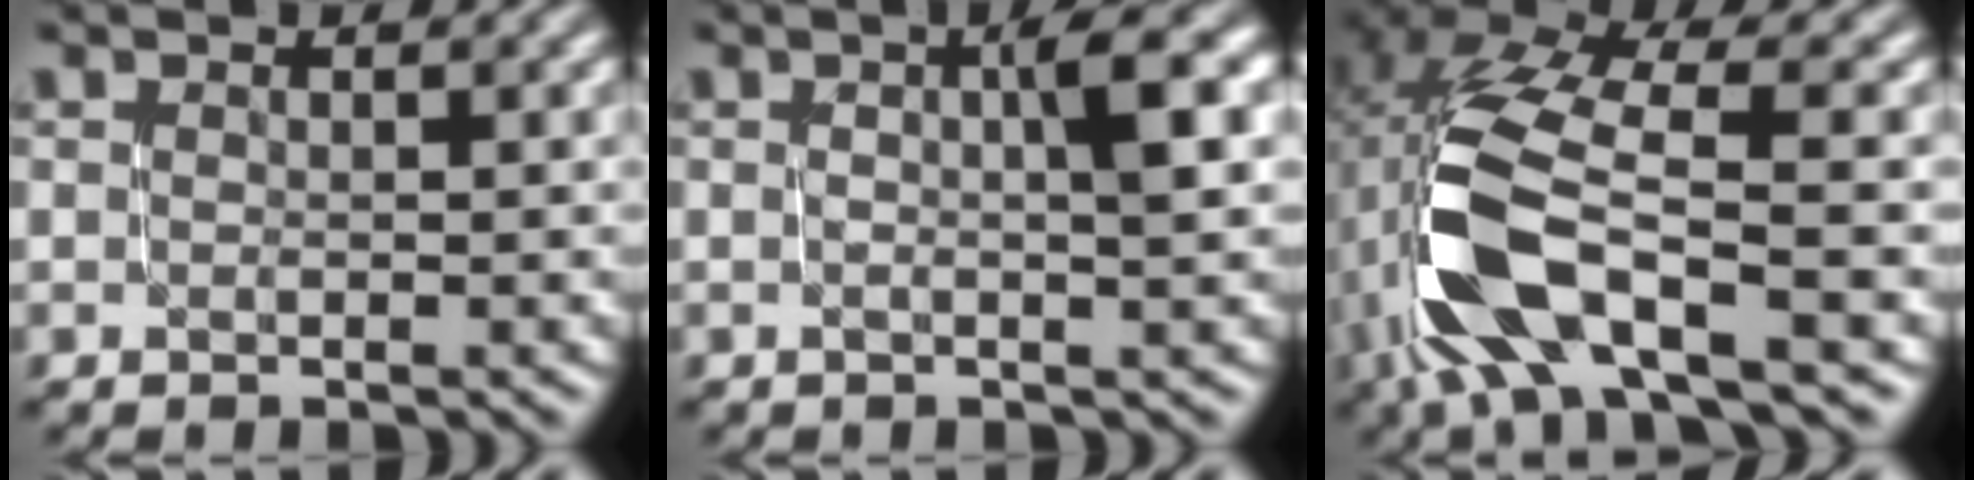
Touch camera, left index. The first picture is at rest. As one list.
[{"total": 4.1, "force": [0.5, 0.7, 4.0], "torque": [-0.058, 0.008, 0.005]}, {"total": 9.8, "force": [-2.5, 3.8, 8.7], "torque": [-0.191, 0.008, -0.053]}]